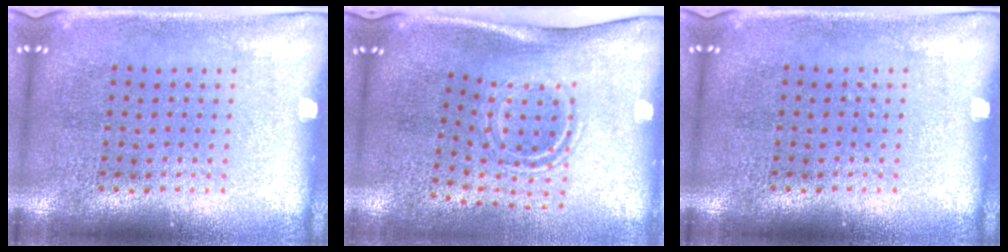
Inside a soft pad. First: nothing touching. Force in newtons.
{"total": 1.8, "press": 1.1, "slide": 1.5}
{"total": 0.0}